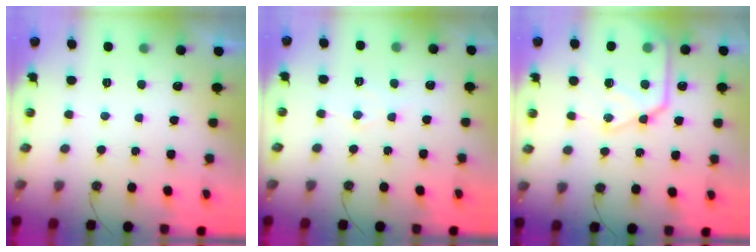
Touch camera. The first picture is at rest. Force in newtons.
{"total": 5.4, "press": 5.4, "slide": 0.8}
{"total": 17.1, "press": 17.0, "slide": 1.6}